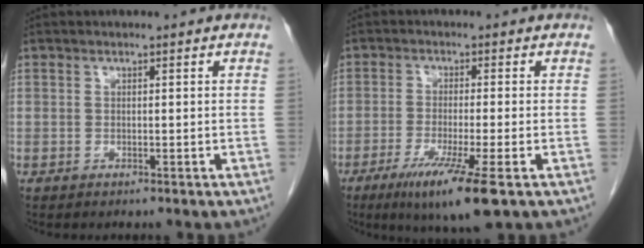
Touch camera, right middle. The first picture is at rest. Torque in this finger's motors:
{"motor_torque": [1.51, -0.62, 0.24, 0.16]}